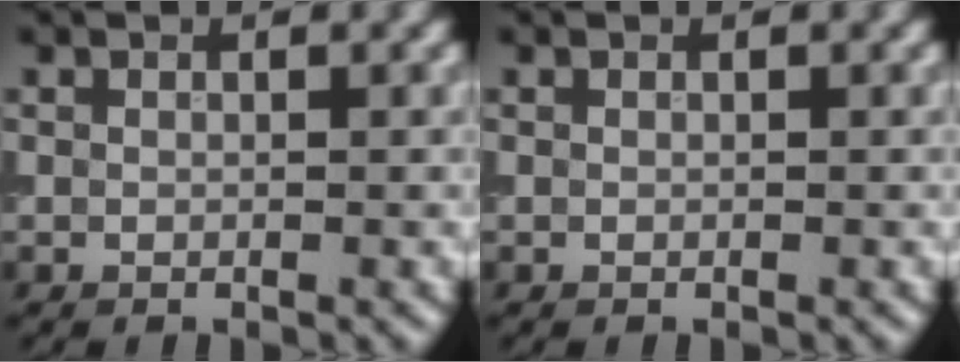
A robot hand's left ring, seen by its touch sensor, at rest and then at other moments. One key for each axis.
{"total": 0.0}